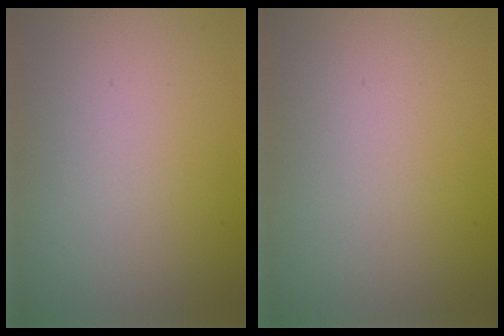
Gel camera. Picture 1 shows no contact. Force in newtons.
{"total": 0.0}